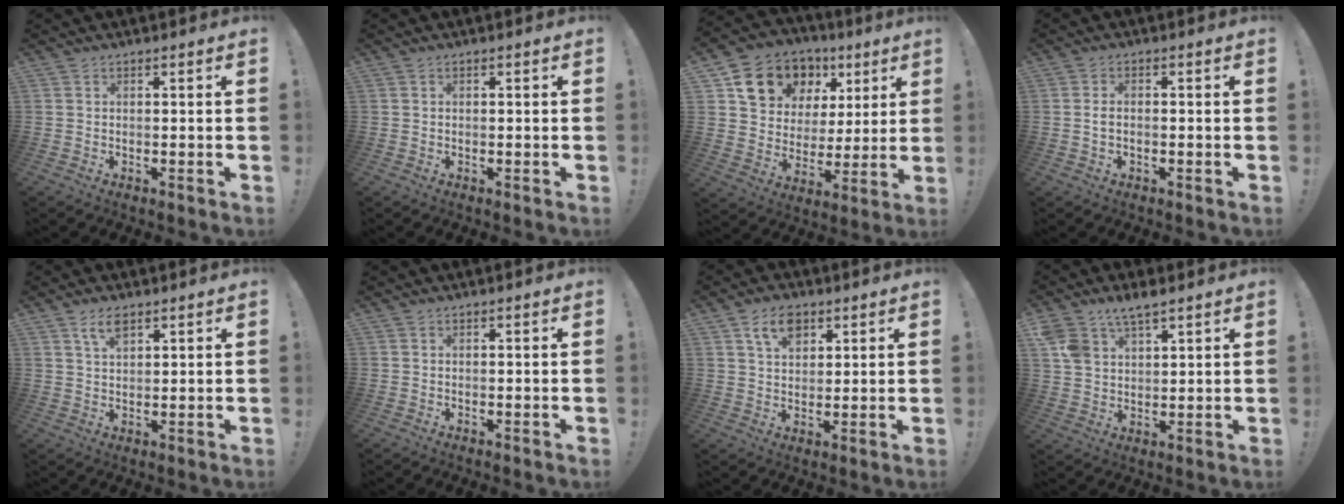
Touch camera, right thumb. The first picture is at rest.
{"total": 0.0}
{"total": 16.0, "force": [9.3, 11.4, 6.3], "torque": [-0.102, -0.048, 0.183]}
{"total": 1.8, "force": [-0.5, 1.0, 1.4], "torque": [-0.031, 0.007, -0.007]}
{"total": 4.8, "force": [3.1, 1.9, 3.2], "torque": [-0.054, -0.010, 0.054]}
{"total": 0.0}
{"total": 8.5, "force": [4.7, 5.3, 4.7], "torque": [-0.067, -0.012, 0.087]}
{"total": 7.4, "force": [5.2, 3.9, 3.6], "torque": [-0.058, -0.023, 0.099]}